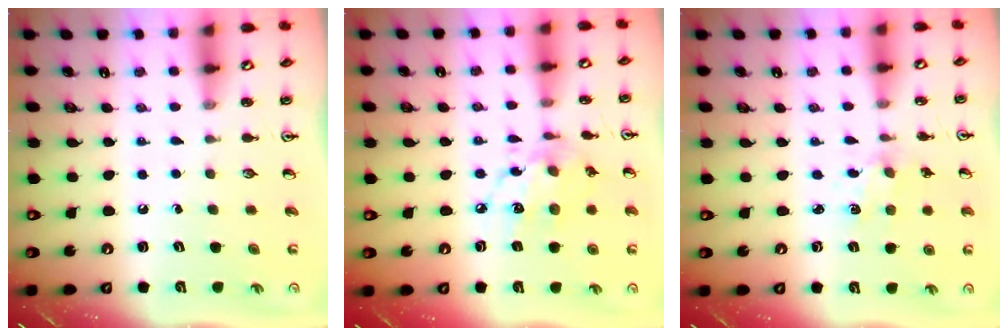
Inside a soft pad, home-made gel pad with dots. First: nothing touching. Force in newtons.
{"total": 12.1, "press": 12.0, "slide": 0.7}
{"total": 1.5, "press": 1.4, "slide": 0.5}